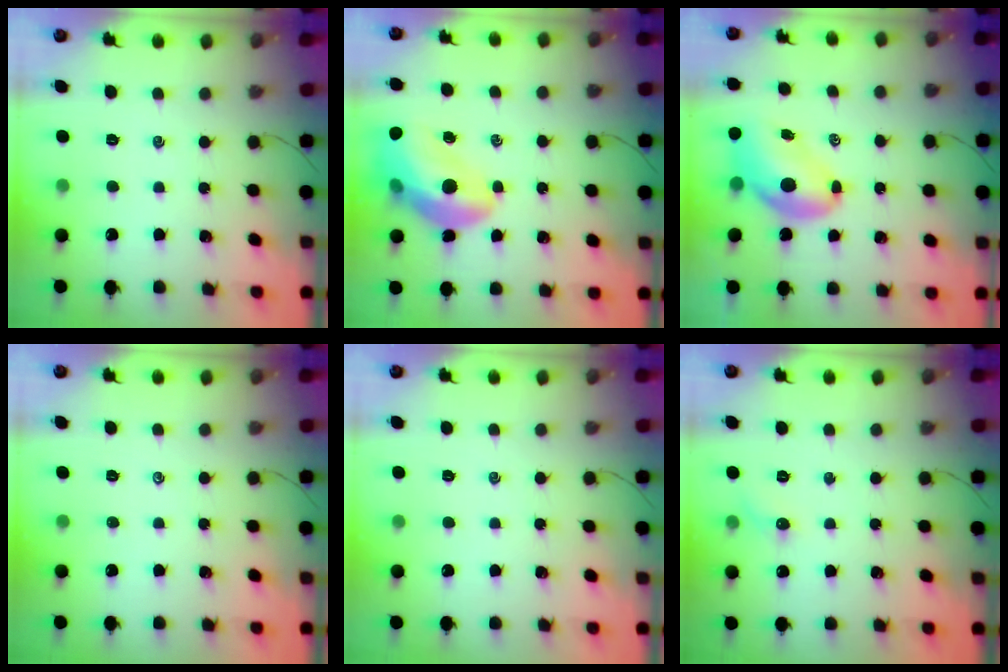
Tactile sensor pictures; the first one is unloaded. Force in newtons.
{"total": 17.0, "press": 16.4, "slide": 4.5}
{"total": 8.6, "press": 8.5, "slide": 1.6}
{"total": 0.0}
{"total": 0.0}
{"total": 4.4, "press": 4.2, "slide": 1.2}